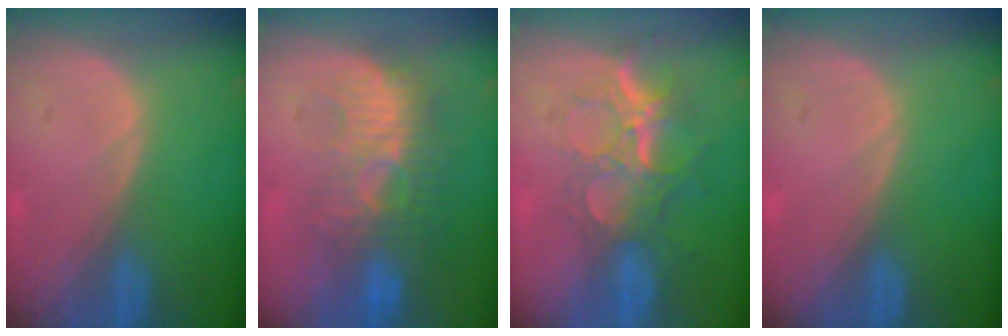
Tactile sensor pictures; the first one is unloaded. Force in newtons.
{"total": 9.3, "press": 8.8, "slide": 2.9}
{"total": 9.1, "press": 7.7, "slide": 4.8}
{"total": 0.0}